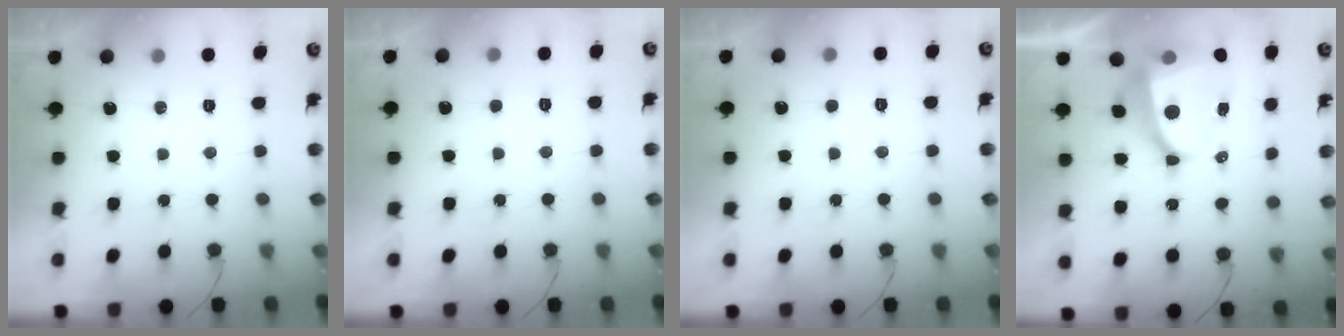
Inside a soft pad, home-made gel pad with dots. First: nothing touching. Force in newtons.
{"total": 2.0, "press": 2.0, "slide": 0.3}
{"total": 2.0, "press": 2.0, "slide": 0.3}
{"total": 9.4, "press": 9.3, "slide": 0.9}